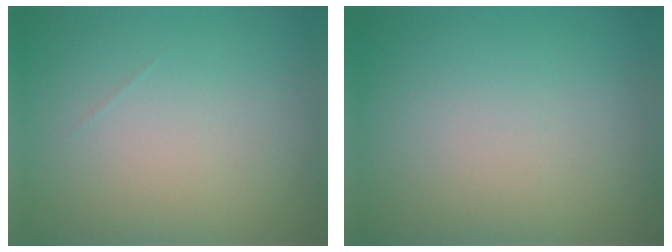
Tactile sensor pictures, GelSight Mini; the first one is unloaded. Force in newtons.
{"total": 0.0}